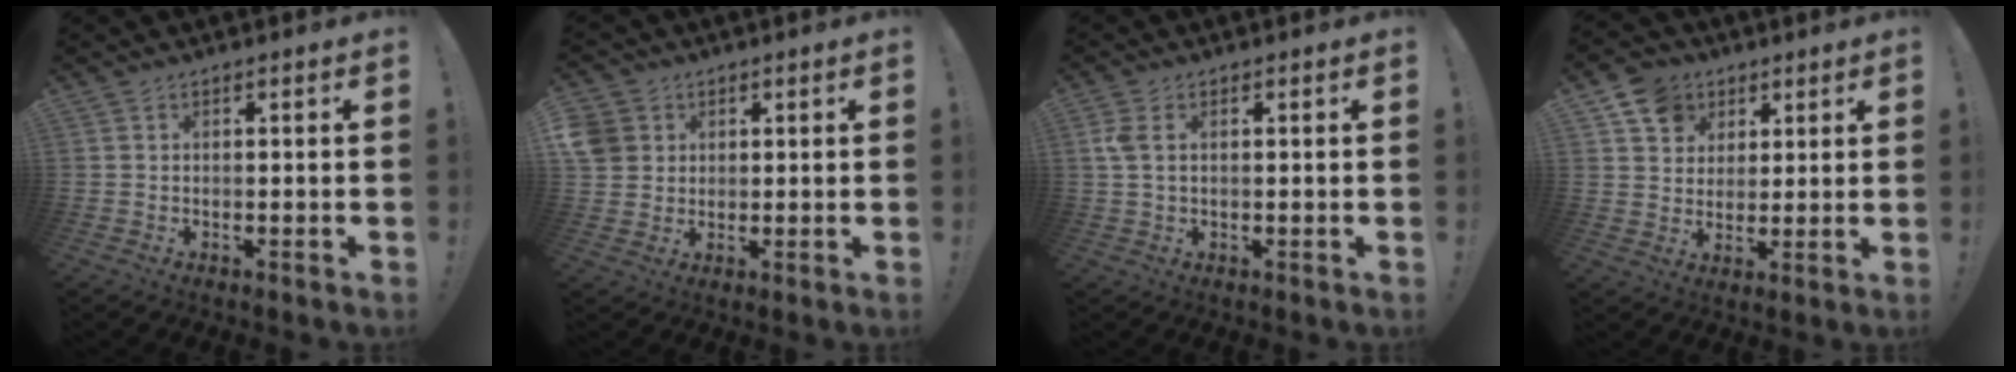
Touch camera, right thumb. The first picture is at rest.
{"total": 6.7, "force": [2.2, 6.0, 2.0], "torque": [-0.044, -0.009, 0.042]}
{"total": 3.9, "force": [1.1, 2.1, 3.1], "torque": [-0.070, 0.005, 0.020]}
{"total": 9.8, "force": [4.7, 8.1, 2.7], "torque": [-0.032, -0.030, 0.094]}